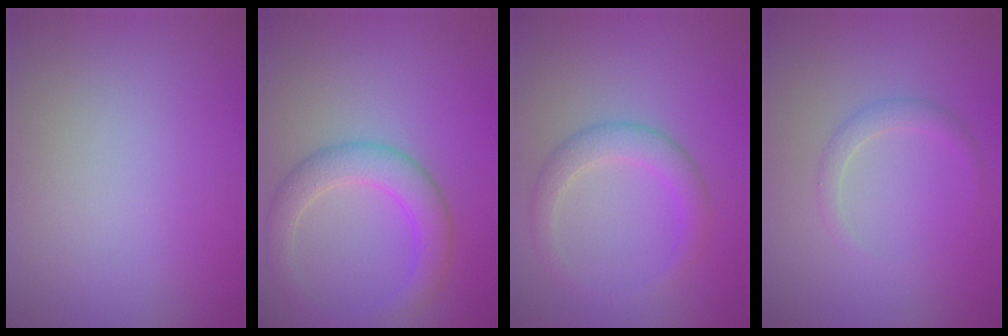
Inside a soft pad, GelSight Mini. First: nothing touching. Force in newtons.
{"total": 4.3, "press": 4.3, "slide": 0.2}
{"total": 3.0, "press": 3.0, "slide": 0.1}
{"total": 1.5, "press": 1.5, "slide": 0.1}